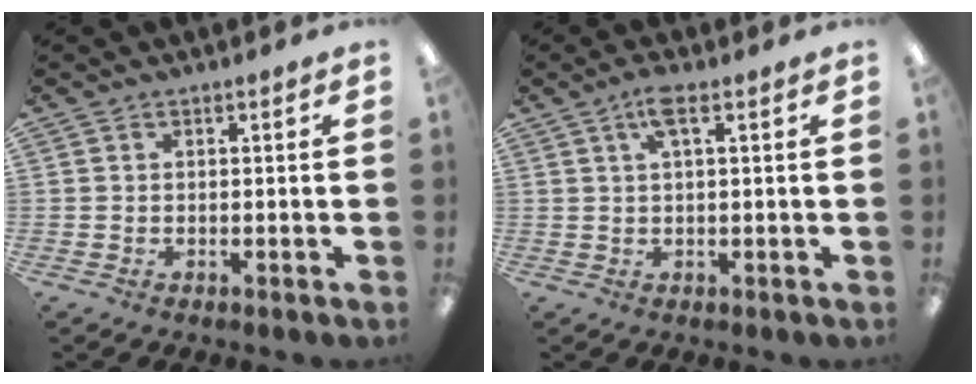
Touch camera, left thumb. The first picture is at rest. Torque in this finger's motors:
{"motor_torque": [-0.03, 0.10, -0.29, -0.10, 0.00]}